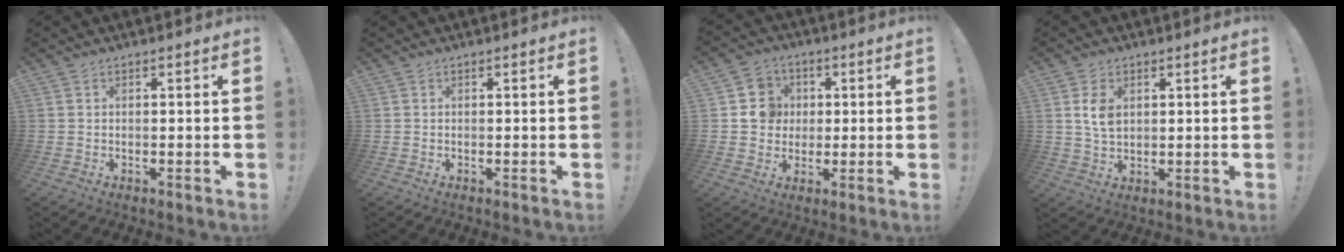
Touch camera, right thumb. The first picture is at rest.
{"total": 0.0}
{"total": 8.9, "force": [1.0, 8.6, 2.3], "torque": [-0.029, 0.004, 0.025]}
{"total": 6.5, "force": [1.9, 4.6, 4.3], "torque": [-0.069, -0.005, 0.033]}